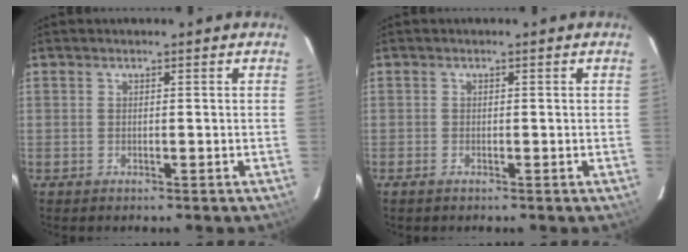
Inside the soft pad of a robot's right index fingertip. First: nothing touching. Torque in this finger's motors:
{"motor_torque": [0.10, 0.11, 0.04, 0.01]}